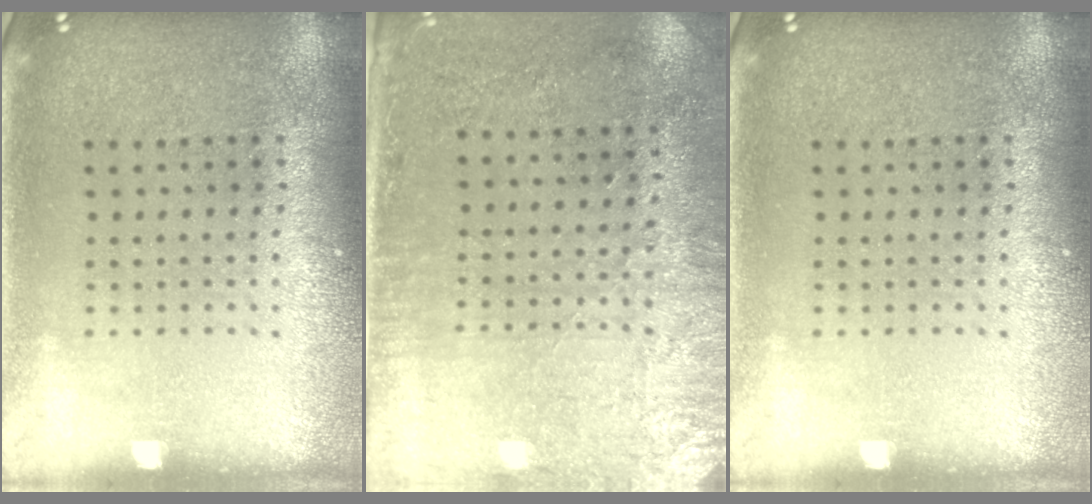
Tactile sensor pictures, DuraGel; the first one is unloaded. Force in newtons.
{"total": 2.9, "press": 2.4, "slide": 1.6}
{"total": 0.0}